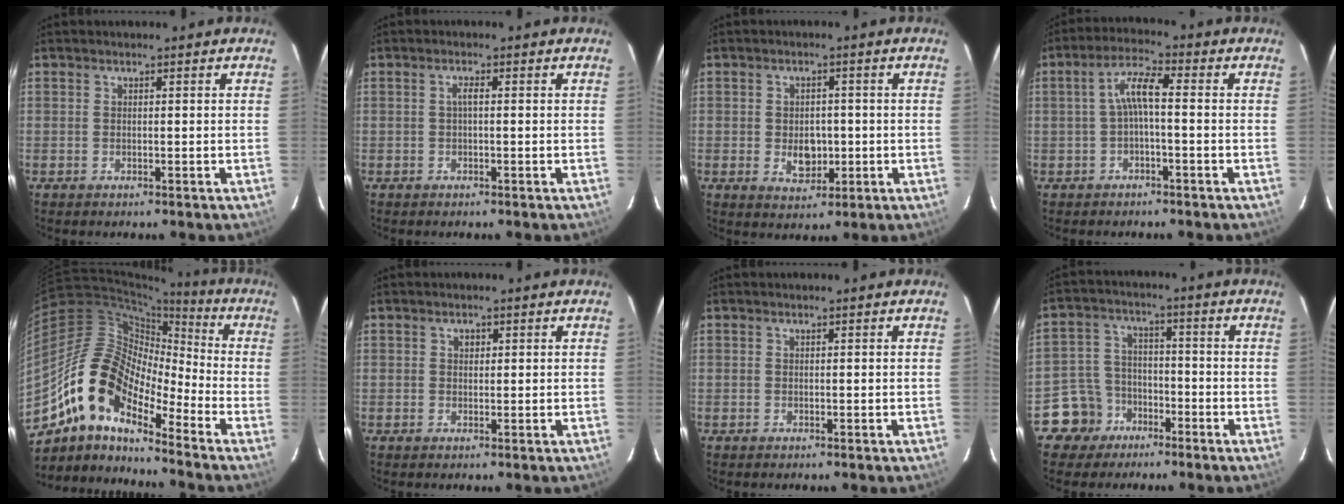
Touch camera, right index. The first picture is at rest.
{"total": 1.0, "force": [-0.1, 0.2, 1.0], "torque": [-0.018, 0.005, -0.003]}
{"total": 5.0, "force": [-1.0, 3.5, 3.5], "torque": [-0.061, -0.002, -0.010]}
{"total": 5.0, "force": [-0.8, 0.9, 4.8], "torque": [-0.103, 0.016, -0.015]}
{"total": 14.7, "force": [-10.3, 5.8, 8.6], "torque": [-0.141, 0.007, -0.211]}
{"total": 1.2, "force": [0.4, 1.0, 0.4], "torque": [-0.005, 0.005, 0.006]}
{"total": 0.0}
{"total": 7.9, "force": [-4.9, 6.2, 0.6], "torque": [-0.036, 0.029, -0.084]}